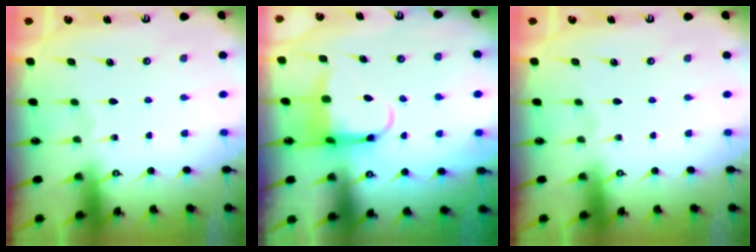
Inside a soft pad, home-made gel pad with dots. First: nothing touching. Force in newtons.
{"total": 5.8, "press": 5.7, "slide": 1.3}
{"total": 0.0}